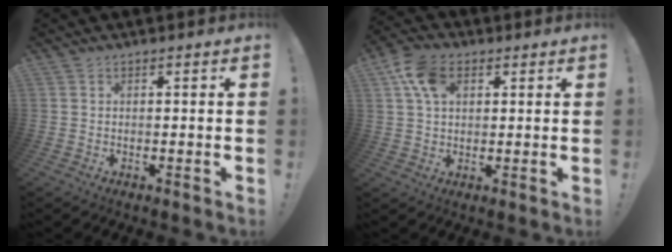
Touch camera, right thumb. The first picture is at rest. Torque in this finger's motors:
{"motor_torque": [1.08, 1.85, 0.38, -0.29, 0.02]}